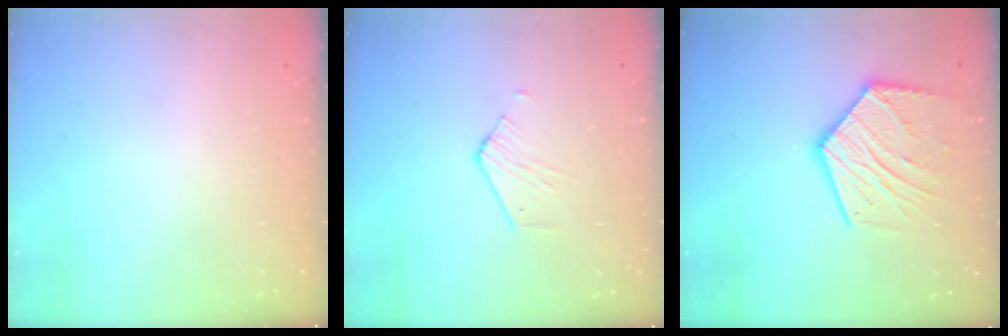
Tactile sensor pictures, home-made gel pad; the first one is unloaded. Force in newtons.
{"total": 2.6, "press": 2.6, "slide": 0.2}
{"total": 16.9, "press": 16.9, "slide": 1.2}